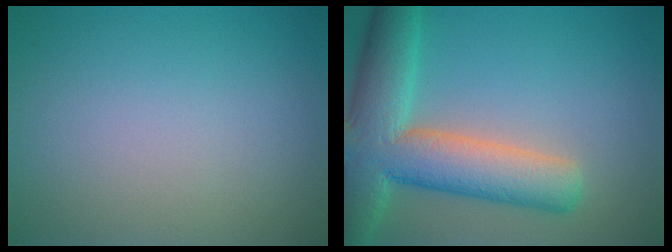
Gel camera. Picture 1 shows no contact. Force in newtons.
{"total": 10.1, "press": 10.1, "slide": 0.6}